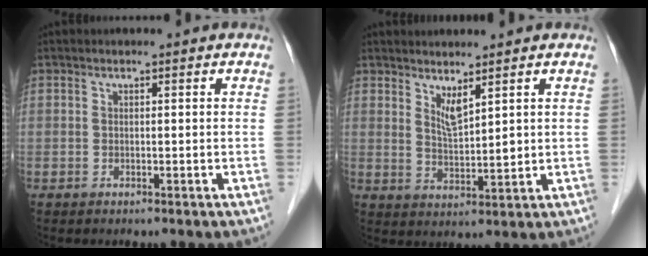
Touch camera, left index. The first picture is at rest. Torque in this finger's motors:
{"motor_torque": [-0.04, -0.13, 0.15, 0.02]}